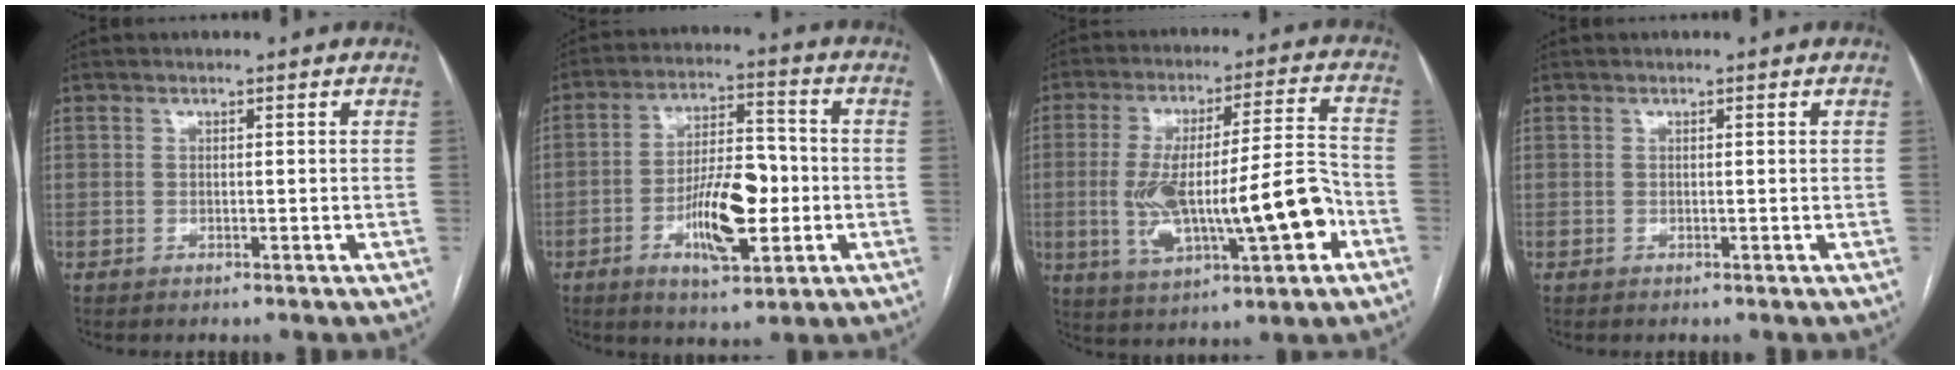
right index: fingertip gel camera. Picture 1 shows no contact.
{"total": 11.6, "force": [-2.9, 3.9, 10.6], "torque": [-0.188, 0.010, -0.043]}
{"total": 17.3, "force": [-4.1, 3.3, 16.5], "torque": [-0.297, 0.019, -0.050]}
{"total": 0.0}